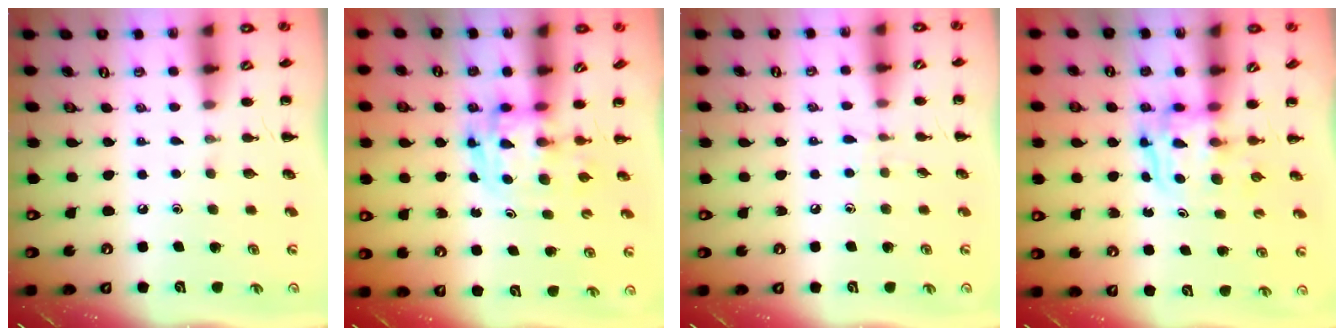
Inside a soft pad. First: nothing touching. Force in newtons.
{"total": 3.5, "press": 3.4, "slide": 0.6}
{"total": 3.9, "press": 3.6, "slide": 1.5}
{"total": 3.4, "press": 3.4, "slide": 0.2}